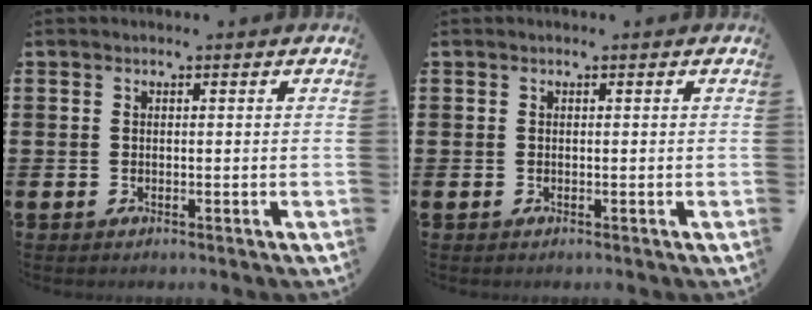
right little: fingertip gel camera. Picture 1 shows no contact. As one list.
[{"total": 0.0}]